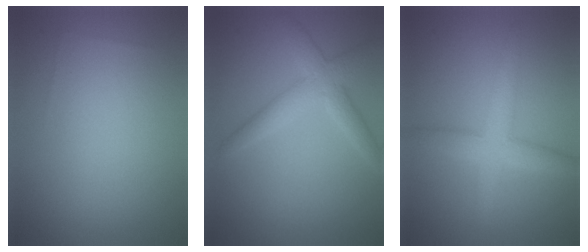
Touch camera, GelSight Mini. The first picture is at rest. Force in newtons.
{"total": 3.5, "press": 3.5, "slide": 0.2}
{"total": 3.8, "press": 3.8, "slide": 0.1}